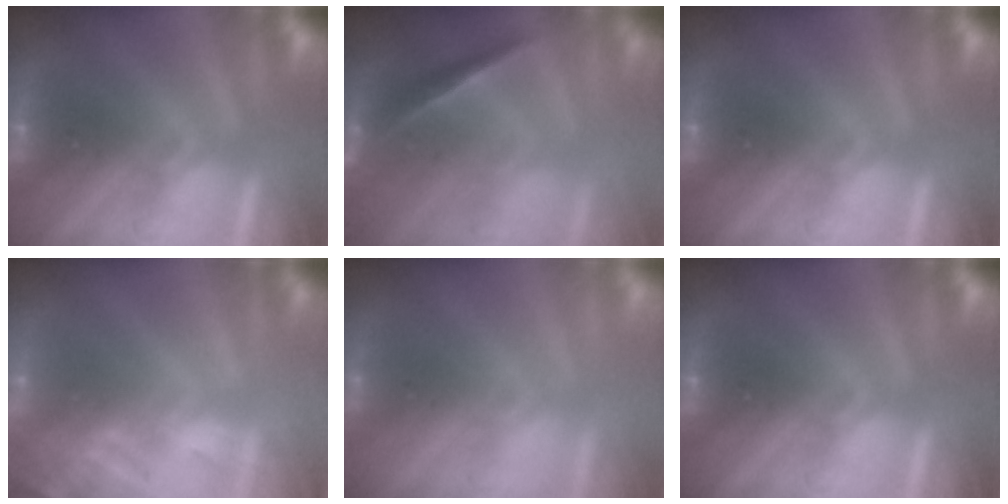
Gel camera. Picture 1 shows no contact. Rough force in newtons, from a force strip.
{"total": 2.0}
{"total": 0.0}
{"total": 7.4}
{"total": 3.1}
{"total": 0.0}